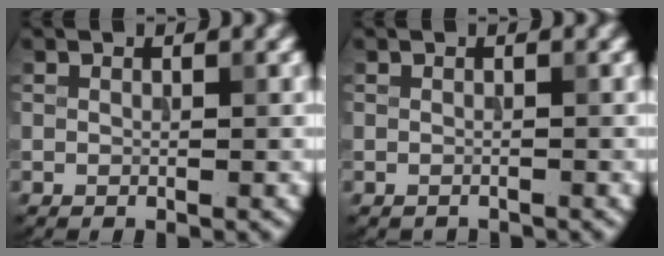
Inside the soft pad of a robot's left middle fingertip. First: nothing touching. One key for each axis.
{"total": 0.8, "fx": -0.8, "fy": 0.0, "fz": -0.1, "tx": 0.002, "ty": -0.006, "tz": -0.015}